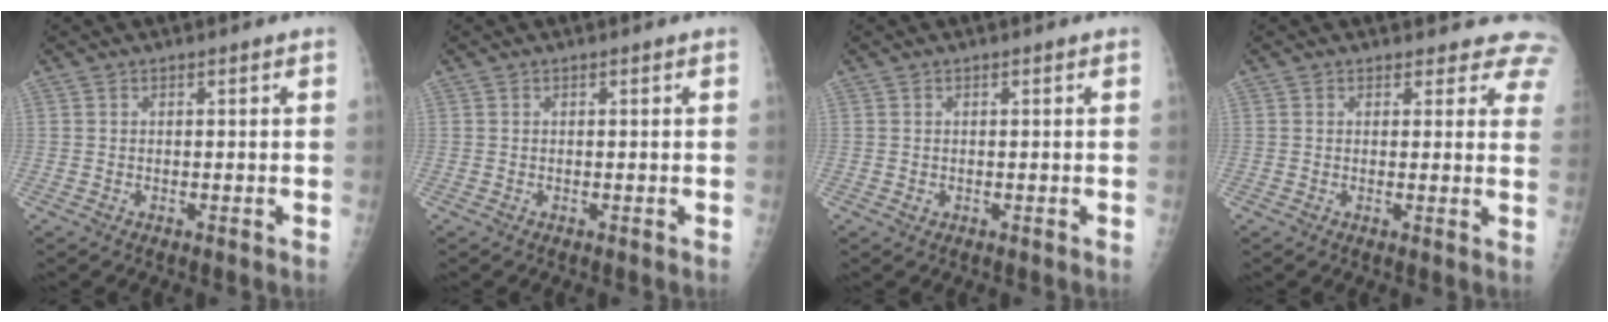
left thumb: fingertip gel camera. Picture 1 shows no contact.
{"total": 0.0}
{"total": 0.6, "force": [0.0, 0.6, 0.2], "torque": [0.001, 0.001, -0.001]}
{"total": 7.4, "force": [6.6, 3.4, 0.5], "torque": [0.047, -0.026, 0.038]}